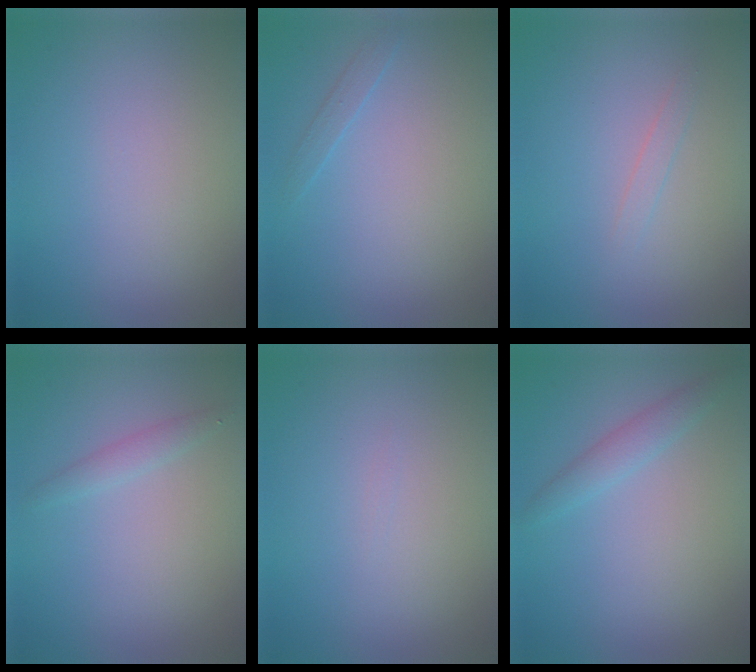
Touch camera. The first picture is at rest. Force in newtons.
{"total": 0.8, "press": 0.8, "slide": 0.1}
{"total": 0.8, "press": 0.8, "slide": 0.1}
{"total": 1.2, "press": 1.2, "slide": 0.0}
{"total": 0.0}
{"total": 1.7, "press": 1.7, "slide": 0.0}